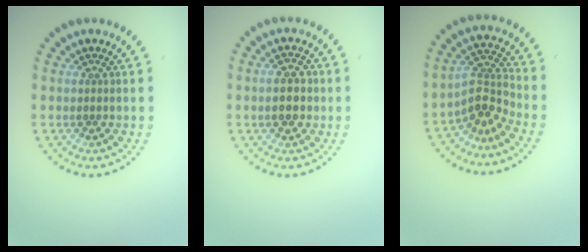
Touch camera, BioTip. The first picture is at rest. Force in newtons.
{"total": 2.6, "press": 2.6, "slide": 0.0}
{"total": 3.1, "press": 2.4, "slide": 2.1}